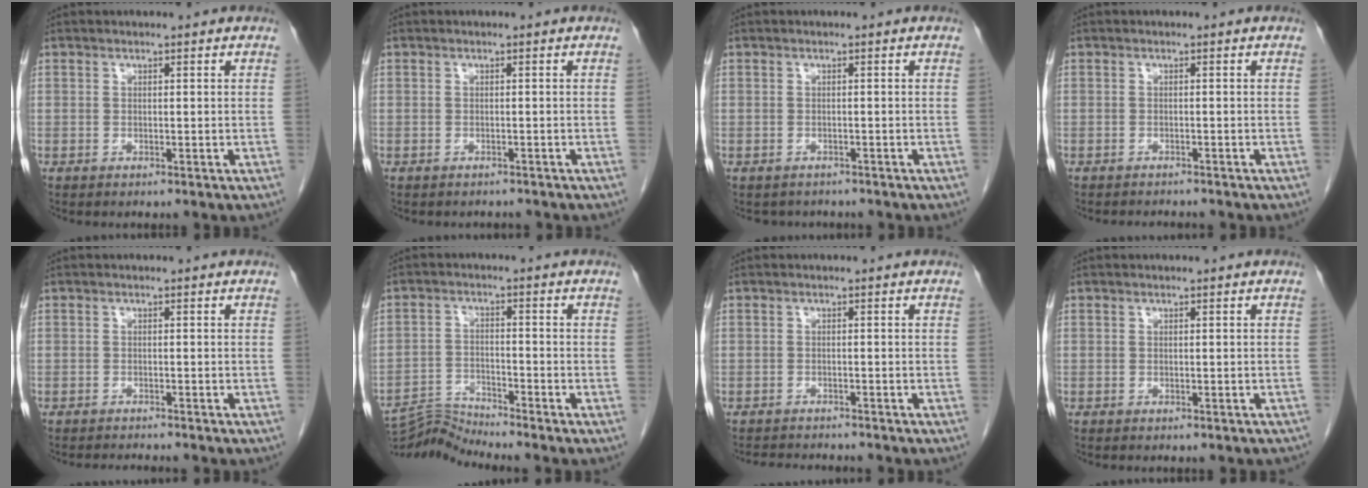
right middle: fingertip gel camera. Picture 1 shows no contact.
{"total": 2.0, "force": [-1.8, 0.7, 0.2], "torque": [-0.009, -0.003, -0.023]}
{"total": 2.7, "force": [-2.4, 1.2, 0.1], "torque": [-0.007, -0.001, -0.031]}
{"total": 3.1, "force": [-3.0, 0.5, 0.8], "torque": [-0.011, -0.007, -0.037]}
{"total": 2.8, "force": [-2.7, -0.2, 0.7], "torque": [-0.010, -0.011, -0.038]}
{"total": 5.5, "force": [-5.0, -2.2, -0.8], "torque": [-0.001, -0.013, -0.093]}
{"total": 5.0, "force": [-4.8, 0.4, 1.2], "torque": [-0.016, -0.011, -0.071]}
{"total": 3.1, "force": [-2.5, 1.1, 1.3], "torque": [-0.017, -0.005, -0.025]}